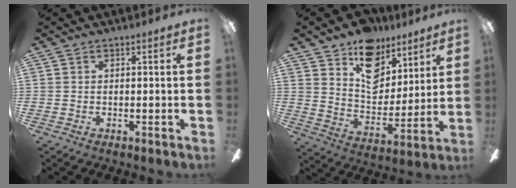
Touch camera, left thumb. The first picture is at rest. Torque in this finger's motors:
{"motor_torque": [1.77, 1.64, 0.91, -1.18, 0.33]}